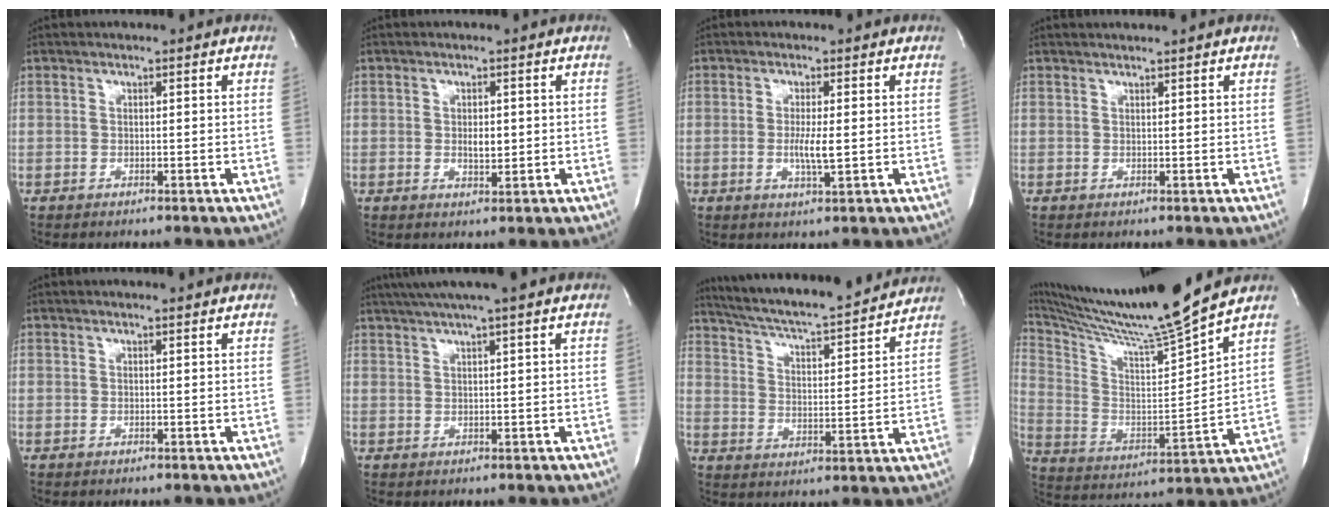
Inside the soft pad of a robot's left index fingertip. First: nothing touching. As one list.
[{"total": 2.3, "force": [0.1, 1.1, 2.1], "torque": [-0.035, -0.002, 0.004]}, {"total": 3.7, "force": [-0.3, 0.3, 3.6], "torque": [-0.073, -0.007, -0.004]}, {"total": 1.8, "force": [1.8, -0.3, 0.5], "torque": [-0.007, 0.010, 0.030]}, {"total": 1.7, "force": [1.6, -0.1, 0.5], "torque": [-0.012, 0.007, 0.020]}, {"total": 7.0, "force": [5.5, -1.1, 4.1], "torque": [-0.067, 0.026, 0.083]}, {"total": 20.0, "force": [18.3, 1.6, 7.8], "torque": [-0.134, -0.003, 0.268]}, {"total": 19.5, "force": [17.2, -2.3, 8.8], "torque": [-0.176, -0.045, 0.291]}]